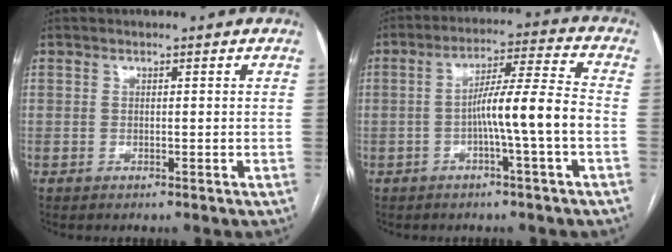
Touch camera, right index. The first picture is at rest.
{"total": 9.4, "force": [-2.2, -0.8, 9.1], "torque": [-0.154, 0.015, -0.039]}